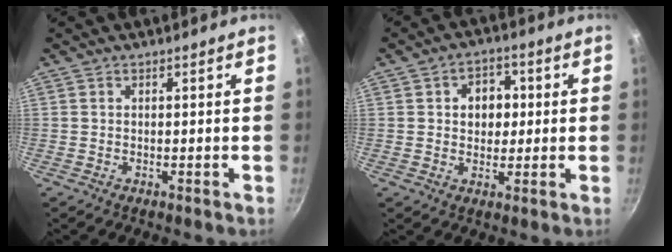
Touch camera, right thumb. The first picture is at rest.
{"total": 6.6, "force": [1.0, 5.2, 3.9], "torque": [-0.026, 0.005, 0.010]}